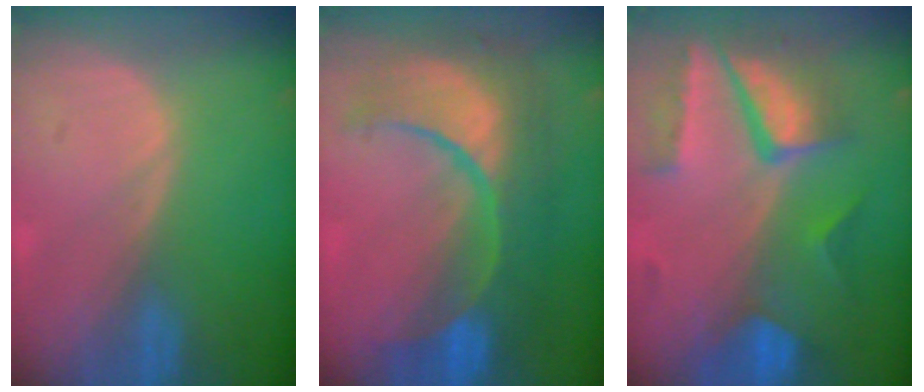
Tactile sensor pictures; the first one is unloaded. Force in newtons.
{"total": 12.1, "press": 12.0, "slide": 1.4}
{"total": 10.1, "press": 8.5, "slide": 5.5}